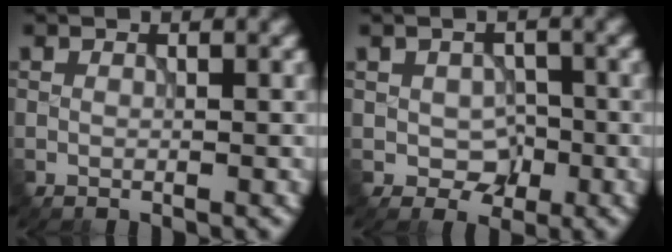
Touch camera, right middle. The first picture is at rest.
{"total": 2.7, "force": [-0.5, 2.1, 1.6], "torque": [-0.026, -0.005, -0.008]}